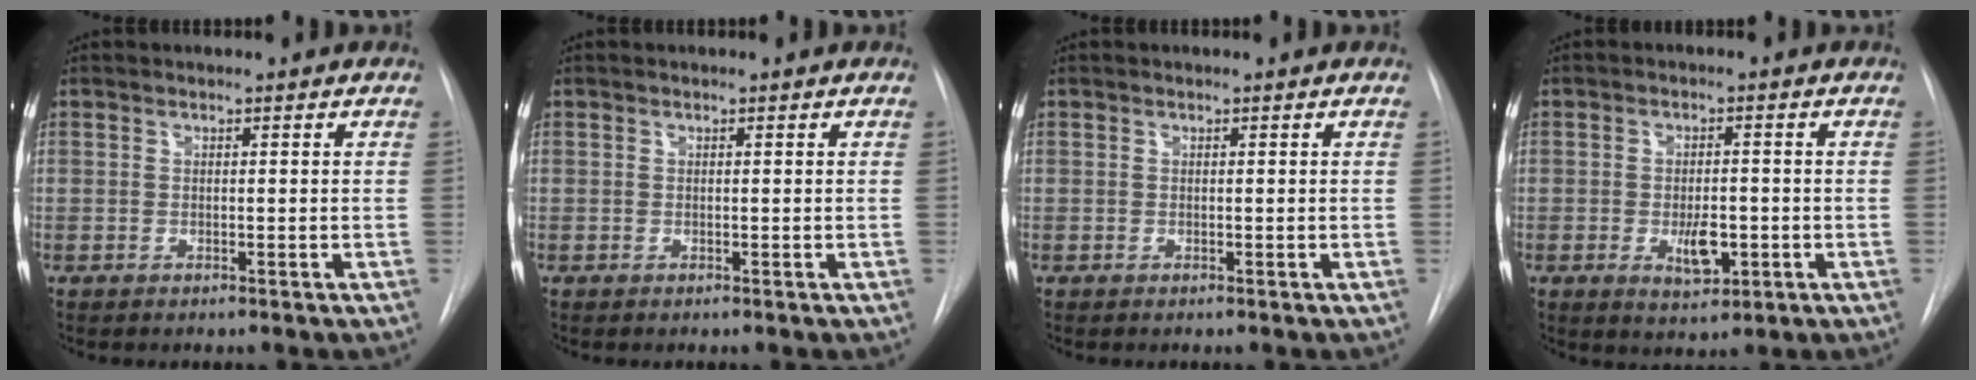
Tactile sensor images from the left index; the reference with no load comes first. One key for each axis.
{"total": 0.0}
{"total": 0.0}
{"total": 5.0, "fx": -1.4, "fy": 2.3, "fz": 4.2, "tx": -0.068, "ty": -0.003, "tz": -0.013}